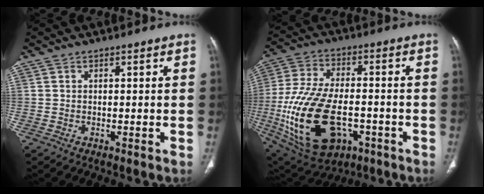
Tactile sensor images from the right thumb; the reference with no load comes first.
{"total": 23.5, "force": [-6.1, 13.3, 18.3], "torque": [-0.365, 0.006, -0.081]}